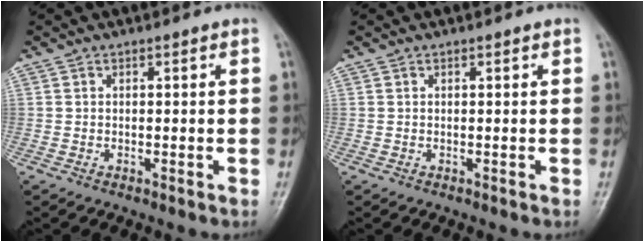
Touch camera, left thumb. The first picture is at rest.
{"total": 0.0}